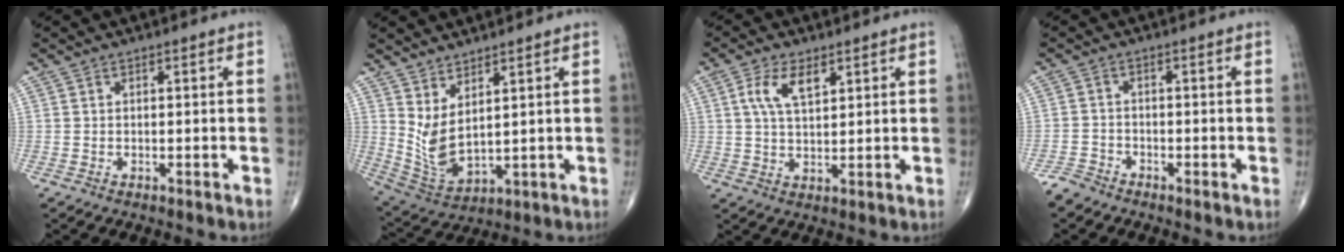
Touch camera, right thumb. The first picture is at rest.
{"total": 8.2, "force": [3.5, 3.2, 6.7], "torque": [-0.134, -0.038, 0.085]}
{"total": 6.6, "force": [2.8, 3.2, 5.1], "torque": [-0.096, -0.007, 0.055]}
{"total": 2.6, "force": [-2.4, 1.1, 0.2], "torque": [-0.001, 0.000, -0.054]}